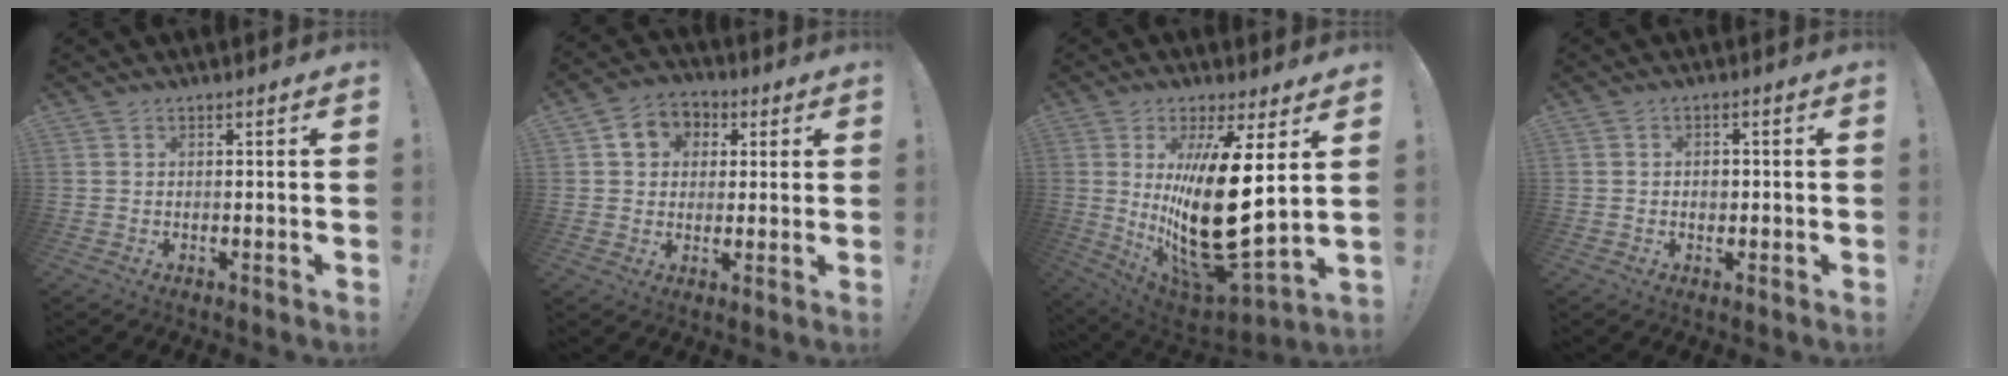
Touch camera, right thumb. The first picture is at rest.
{"total": 8.2, "force": [2.1, 7.4, 2.7], "torque": [-0.040, 0.002, 0.045]}
{"total": 24.6, "force": [4.0, 7.6, 23.0], "torque": [-0.422, -0.064, 0.068]}
{"total": 2.1, "force": [-0.7, 1.7, 1.1], "torque": [-0.006, 0.000, -0.016]}